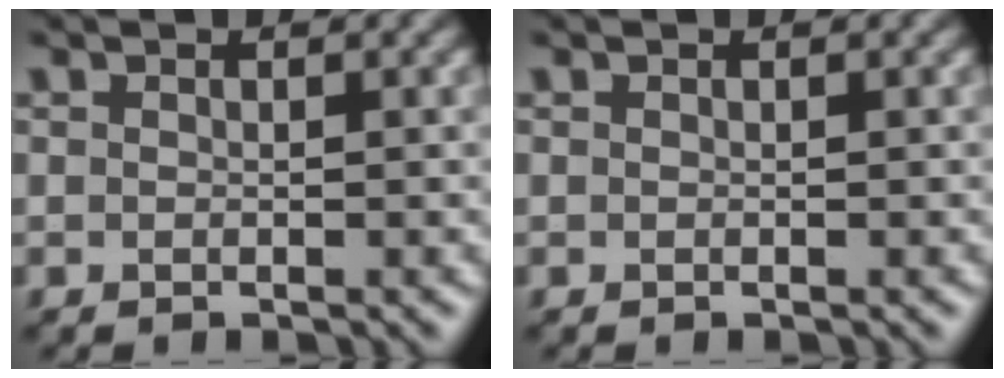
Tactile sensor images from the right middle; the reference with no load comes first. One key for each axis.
{"total": 0.0}